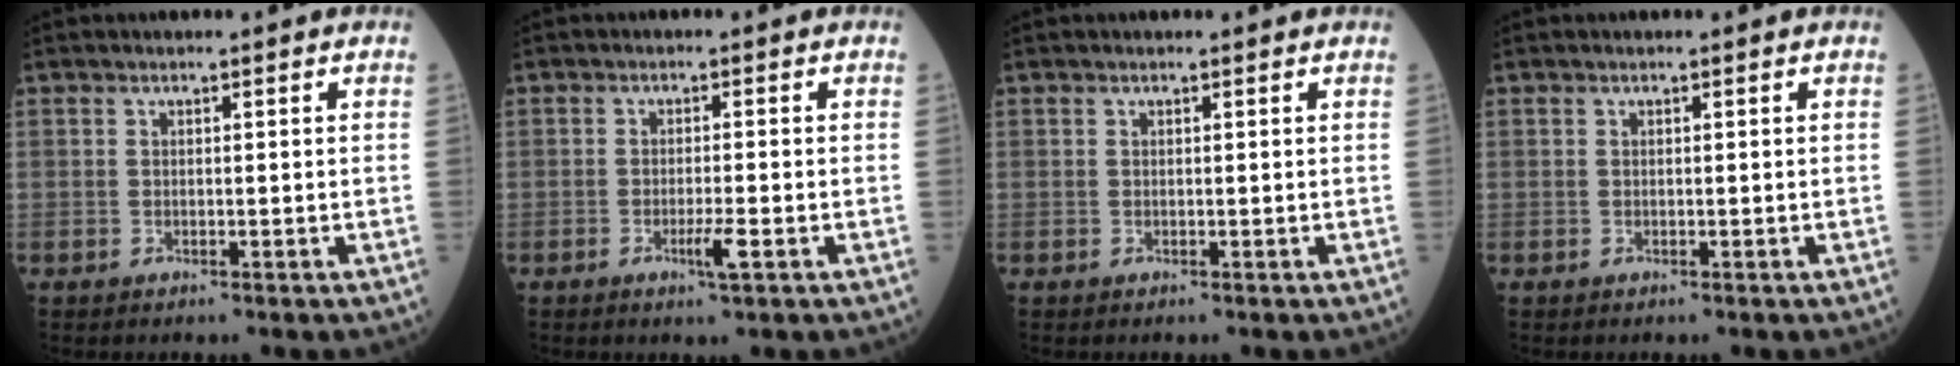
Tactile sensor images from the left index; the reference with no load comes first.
{"total": 2.9, "force": [-1.3, 0.1, 2.6], "torque": [-0.049, -0.004, -0.022]}
{"total": 0.8, "force": [0.8, 0.1, 0.2], "torque": [-0.009, 0.007, 0.009]}
{"total": 0.0}